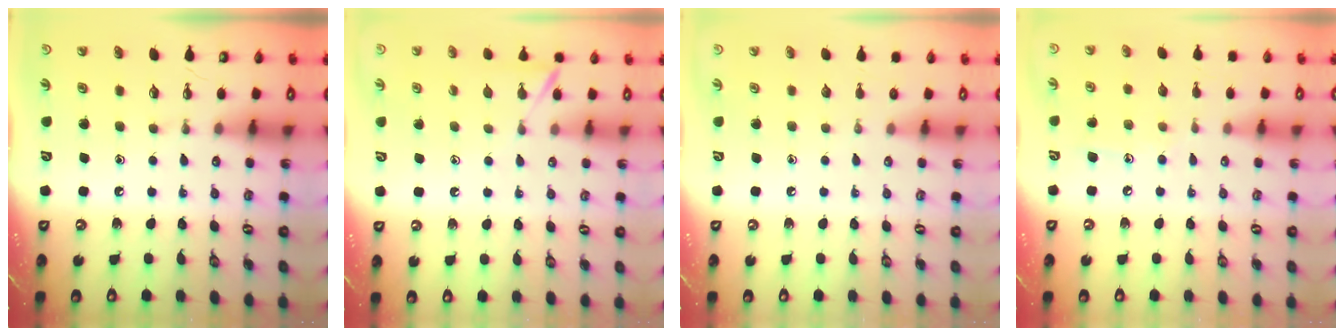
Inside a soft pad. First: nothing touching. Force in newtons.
{"total": 5.3, "press": 5.2, "slide": 0.6}
{"total": 0.0}
{"total": 6.3, "press": 6.3, "slide": 0.5}